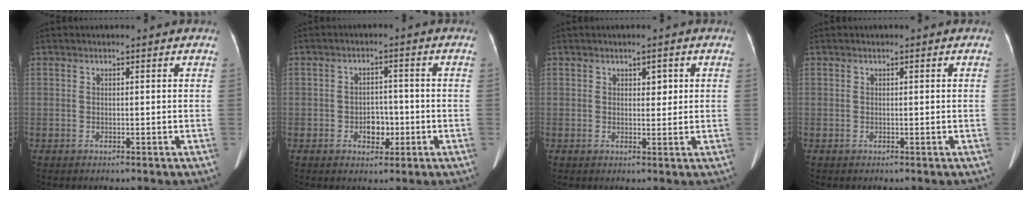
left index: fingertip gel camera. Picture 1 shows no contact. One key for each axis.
{"total": 3.9, "fx": -1.3, "fy": 2.6, "fz": 2.6, "tx": -0.036, "ty": 0.009, "tz": -0.016}
{"total": 2.1, "fx": 0.8, "fy": 1.1, "fz": 1.6, "tx": -0.019, "ty": 0.002, "tz": 0.012}
{"total": 0.0}